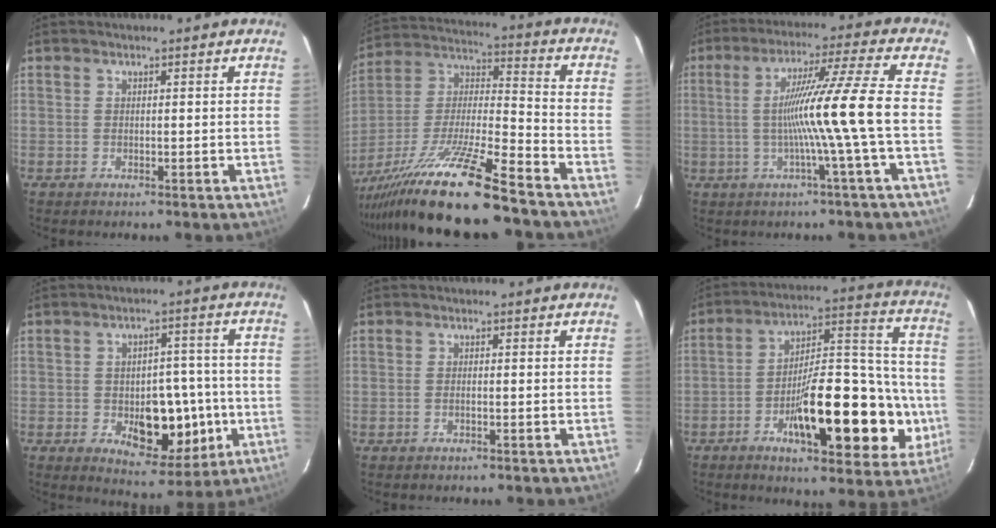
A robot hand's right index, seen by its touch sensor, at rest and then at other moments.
{"total": 19.8, "force": [-15.1, 0.6, 12.9], "torque": [-0.270, -0.028, -0.279]}
{"total": 11.6, "force": [-1.6, -2.9, 11.1], "torque": [-0.191, 0.006, -0.025]}
{"total": 11.2, "force": [-2.5, 5.9, 9.1], "torque": [-0.115, 0.010, -0.024]}
{"total": 0.5, "force": [-0.2, 0.1, 0.5], "torque": [-0.011, 0.001, -0.002]}
{"total": 21.4, "force": [-6.4, 6.1, 19.5], "torque": [-0.250, 0.028, -0.083]}